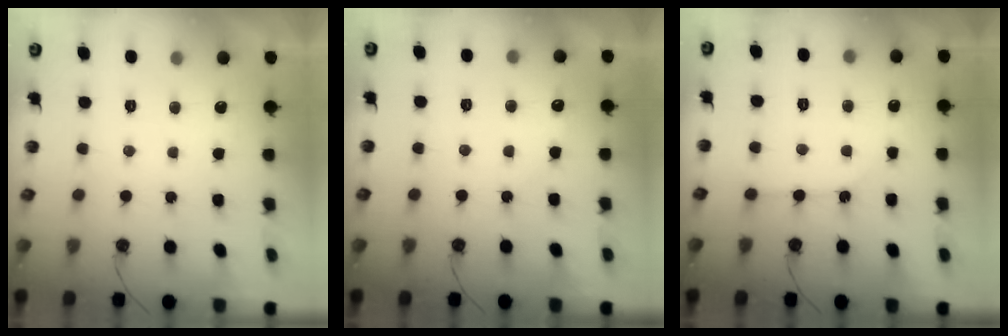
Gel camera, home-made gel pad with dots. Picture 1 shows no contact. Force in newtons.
{"total": 4.9, "press": 4.9, "slide": 0.7}
{"total": 2.8, "press": 2.8, "slide": 0.5}